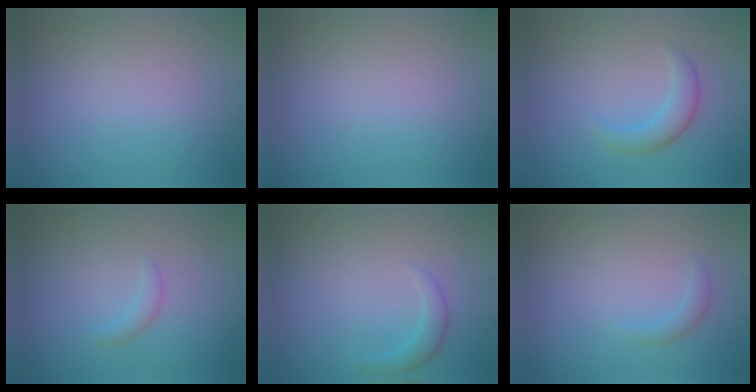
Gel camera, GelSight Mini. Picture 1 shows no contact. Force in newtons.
{"total": 0.0}
{"total": 2.5, "press": 2.4, "slide": 0.2}
{"total": 1.0, "press": 1.0, "slide": 0.1}
{"total": 1.5, "press": 1.5, "slide": 0.2}
{"total": 1.1, "press": 1.1, "slide": 0.1}